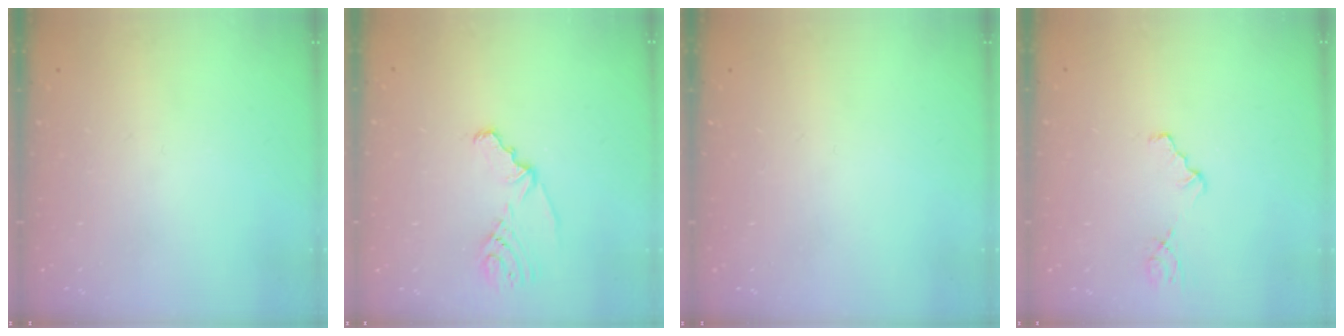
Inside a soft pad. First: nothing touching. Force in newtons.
{"total": 5.1, "press": 3.7, "slide": 3.6}
{"total": 0.0}
{"total": 1.9, "press": 1.9, "slide": 0.3}